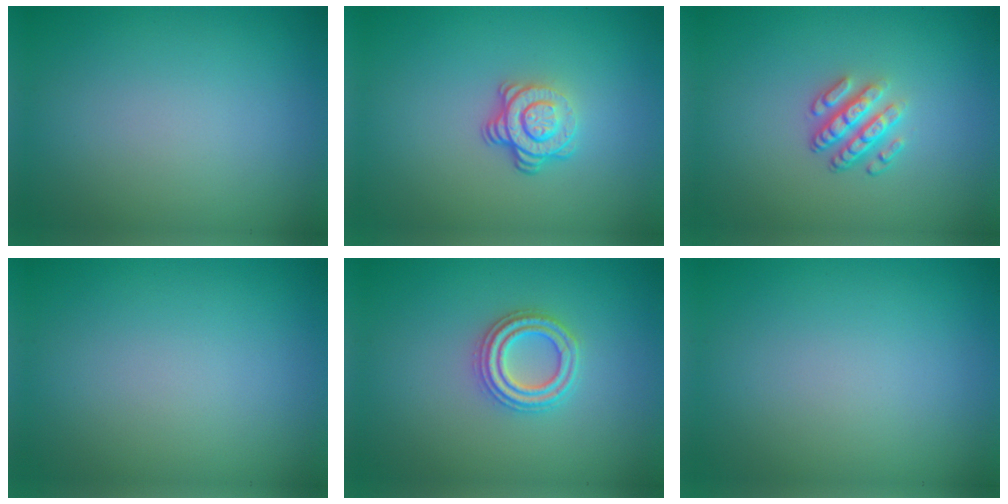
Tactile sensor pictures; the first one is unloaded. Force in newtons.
{"total": 3.7, "press": 2.6, "slide": 2.7}
{"total": 3.5, "press": 2.6, "slide": 2.3}
{"total": 0.0}
{"total": 2.7, "press": 2.7, "slide": 0.5}
{"total": 0.0}